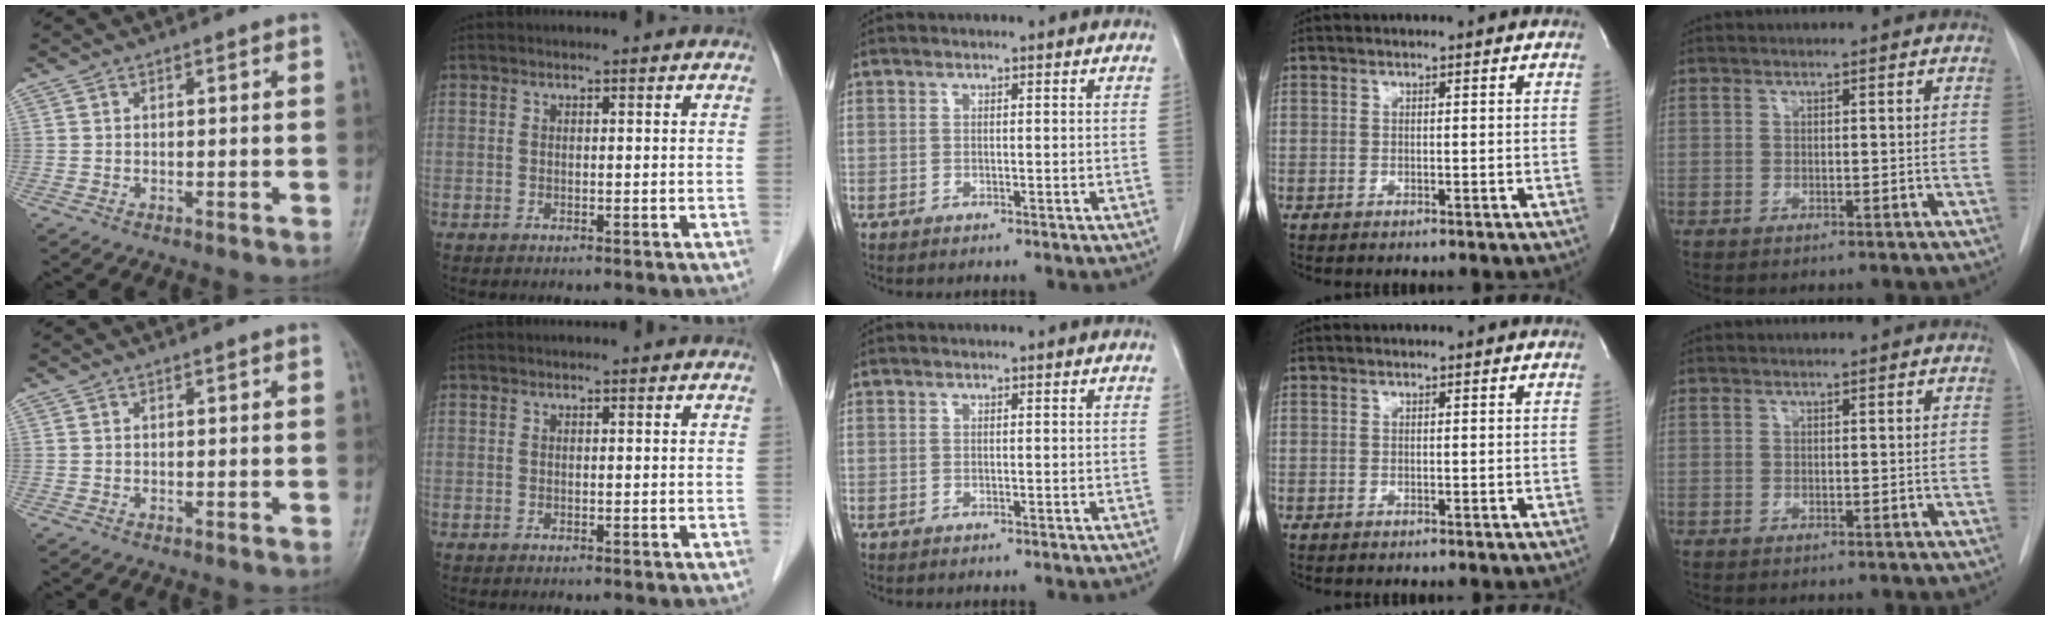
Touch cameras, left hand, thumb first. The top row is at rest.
{}